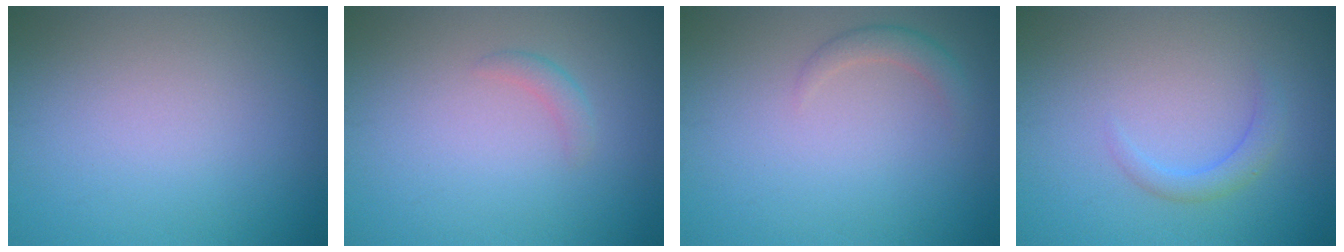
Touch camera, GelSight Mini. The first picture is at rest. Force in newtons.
{"total": 1.0, "press": 1.0, "slide": 0.0}
{"total": 1.5, "press": 1.5, "slide": 0.1}
{"total": 1.8, "press": 1.8, "slide": 0.2}